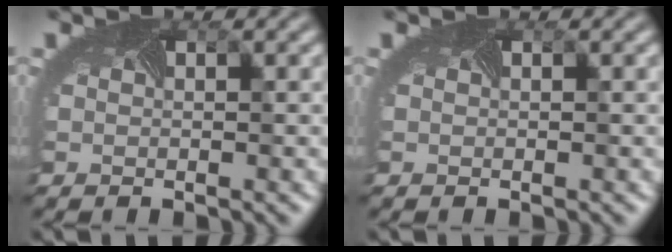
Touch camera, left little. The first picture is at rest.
{"total": 0.0}